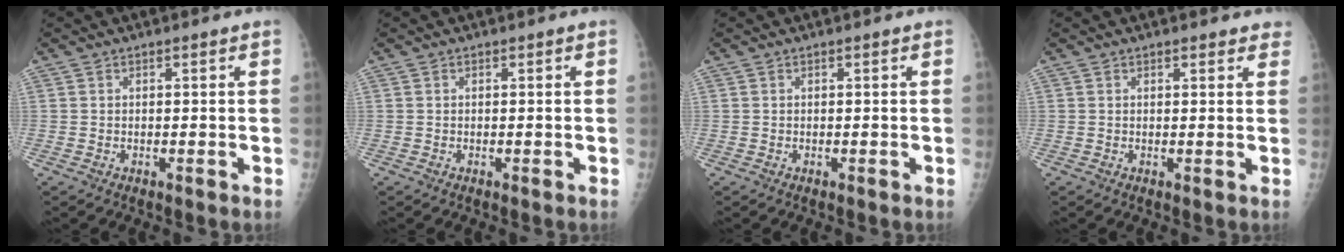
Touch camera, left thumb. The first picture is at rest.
{"total": 0.0}
{"total": 0.0}
{"total": 2.9, "force": [2.4, 1.1, 1.3], "torque": [0.008, -0.002, 0.021]}